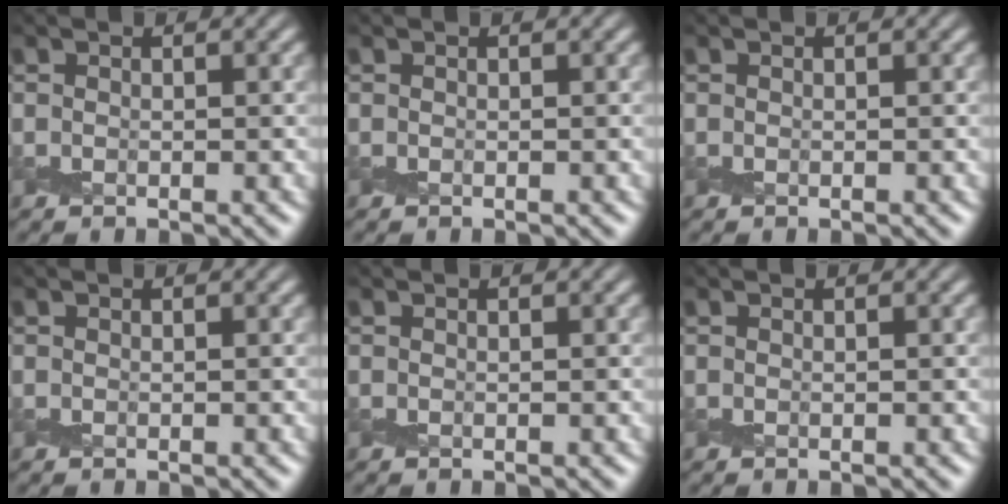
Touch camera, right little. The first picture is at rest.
{"total": 0.0}
{"total": 0.0}
{"total": 0.0}
{"total": 0.0}
{"total": 0.0}